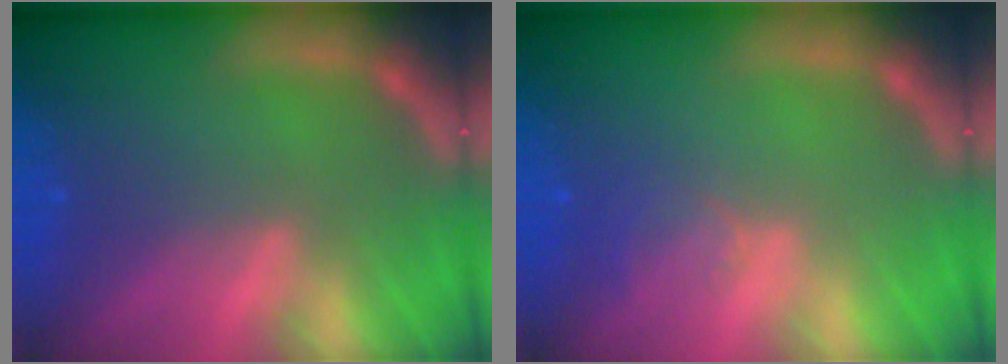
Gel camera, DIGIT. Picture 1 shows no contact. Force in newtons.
{"total": 2.0}